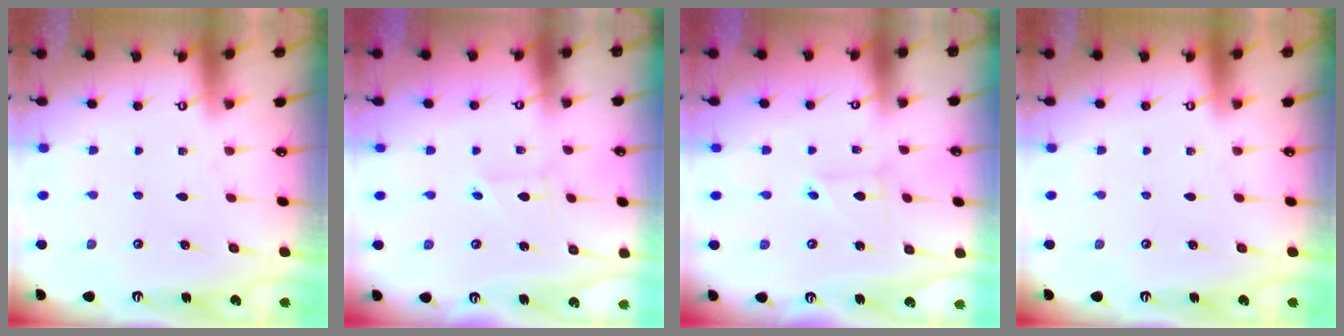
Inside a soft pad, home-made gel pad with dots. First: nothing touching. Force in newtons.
{"total": 2.2, "press": 2.2, "slide": 0.2}
{"total": 2.8, "press": 2.8, "slide": 0.2}
{"total": 0.0}